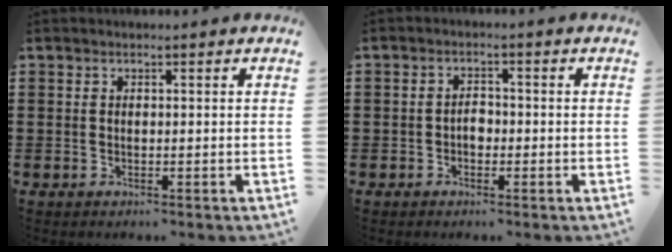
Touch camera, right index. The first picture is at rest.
{"total": 1.9, "force": [-0.6, 1.3, 1.3], "torque": [-0.026, 0.004, -0.014]}